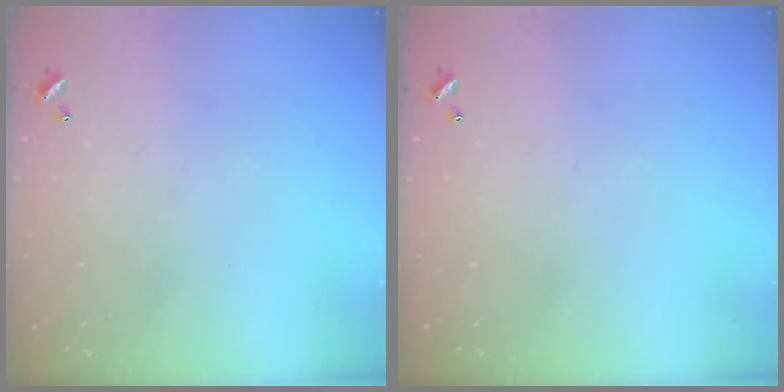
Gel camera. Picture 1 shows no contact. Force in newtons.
{"total": 0.0}